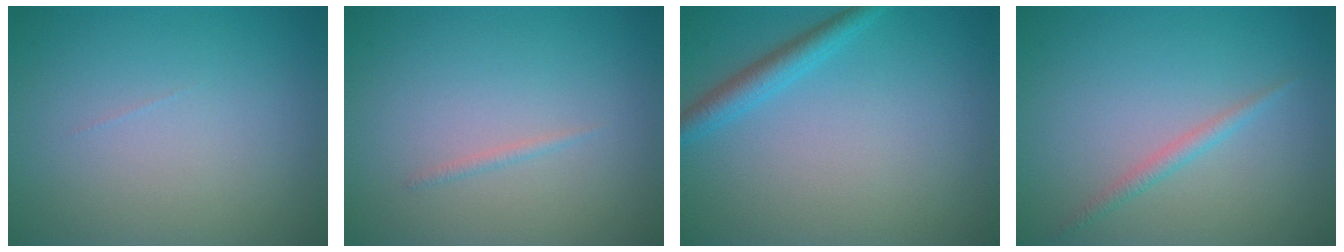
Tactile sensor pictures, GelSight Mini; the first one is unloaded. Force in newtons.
{"total": 0.5, "press": 0.5, "slide": 0.0}
{"total": 2.3, "press": 2.3, "slide": 0.2}
{"total": 1.3, "press": 1.3, "slide": 0.1}